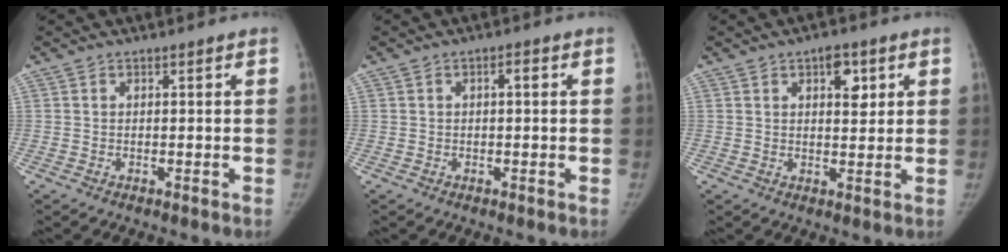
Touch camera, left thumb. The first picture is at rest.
{"total": 1.4, "force": [0.2, 0.7, 1.2], "torque": [-0.015, 0.004, -0.001]}
{"total": 5.2, "force": [2.3, 2.7, 3.8], "torque": [-0.035, -0.008, 0.030]}